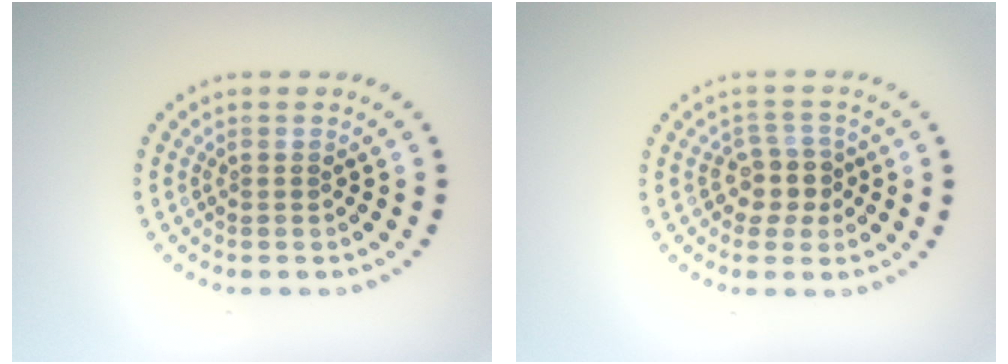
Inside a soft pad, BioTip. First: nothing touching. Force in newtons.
{"total": 2.7, "press": 2.2, "slide": 1.5}